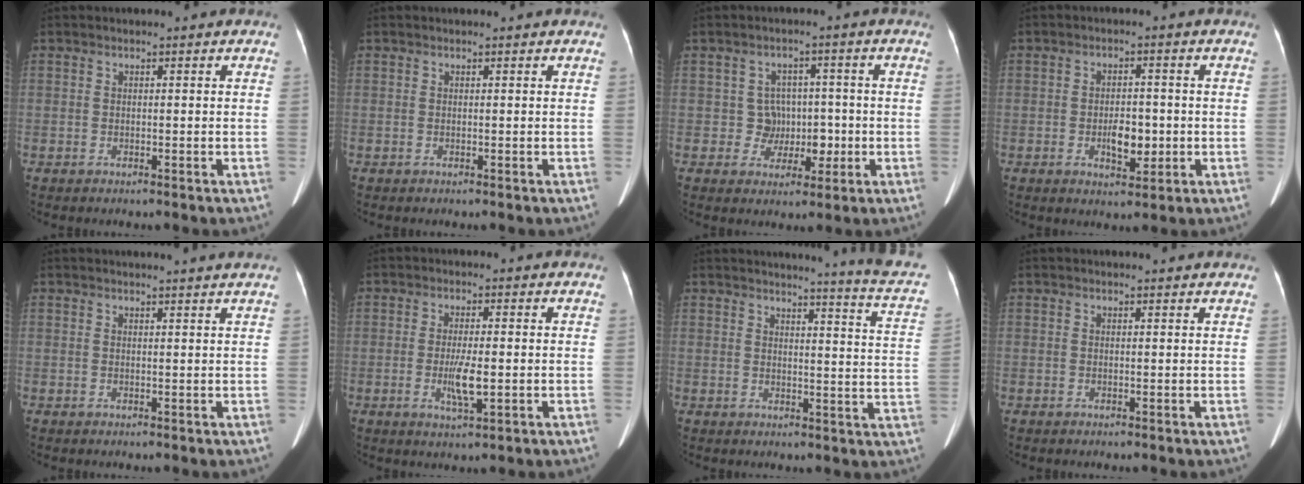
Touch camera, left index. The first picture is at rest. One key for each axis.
{"total": 0.0}
{"total": 4.8, "fx": -0.6, "fy": 4.6, "fz": 1.1, "tx": -0.006, "ty": 0.012, "tz": -0.003}
{"total": 4.6, "fx": -1.2, "fy": 2.3, "fz": 3.7, "tx": -0.060, "ty": -0.002, "tz": -0.013}
{"total": 4.8, "fx": 4.5, "fy": -0.7, "fz": 1.6, "tx": -0.020, "ty": 0.010, "tz": 0.043}
{"total": 4.4, "fx": -1.0, "fy": 0.8, "fz": 4.2, "tx": -0.084, "ty": -0.010, "tz": -0.013}
{"total": 12.6, "fx": 11.2, "fy": -1.3, "fz": 5.6, "tx": -0.073, "ty": -0.069, "tz": 0.104}
{"total": 2.3, "fx": 2.2, "fy": 0.3, "fz": 0.5, "tx": -0.011, "ty": 0.007, "tz": 0.020}